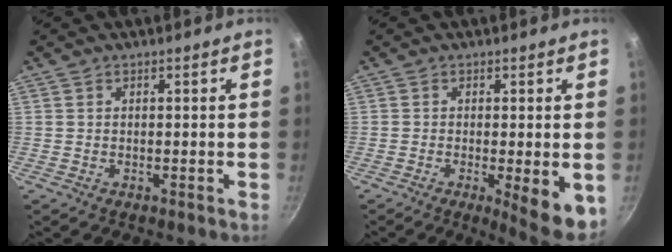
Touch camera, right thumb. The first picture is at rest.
{"total": 7.7, "force": [-1.7, 1.8, 7.3], "torque": [-0.089, -0.009, -0.018]}